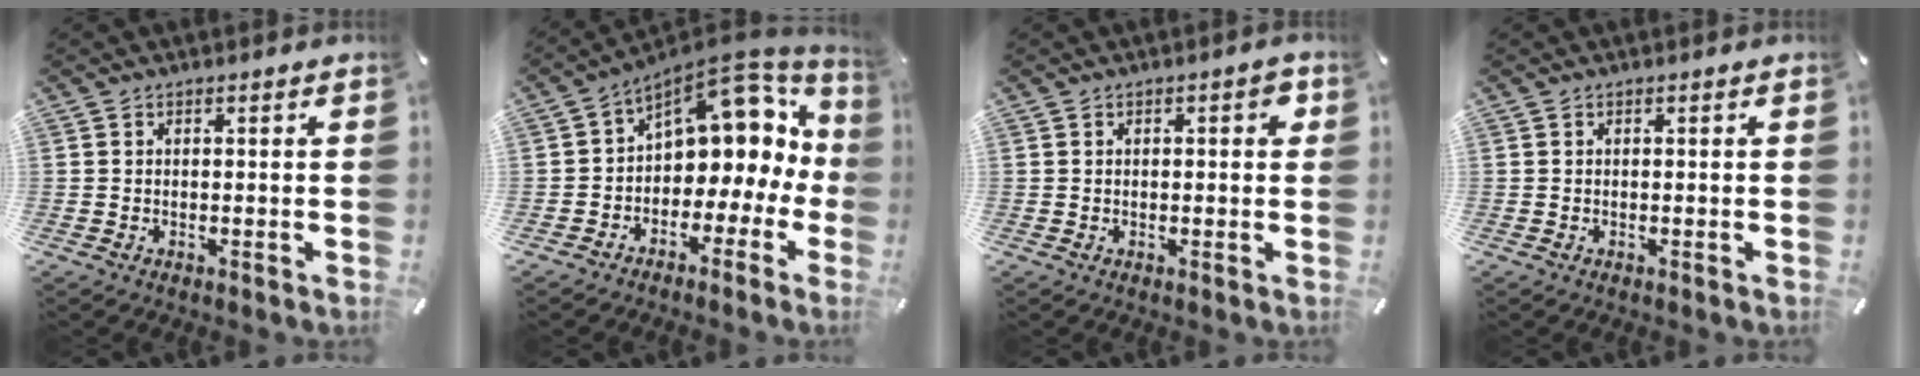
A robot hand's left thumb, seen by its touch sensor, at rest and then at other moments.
{"total": 12.5, "force": [6.5, 8.0, 7.1], "torque": [-0.099, -0.057, 0.112]}
{"total": 2.7, "force": [0.6, 1.1, 2.4], "torque": [-0.024, -0.002, 0.002]}
{"total": 0.0}